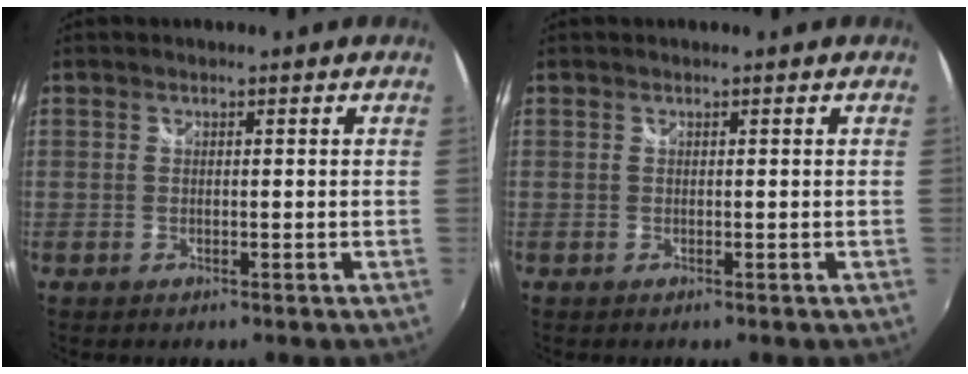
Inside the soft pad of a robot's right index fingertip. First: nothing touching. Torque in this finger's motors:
{"motor_torque": [0.24, 0.21, 0.02, 0.00]}